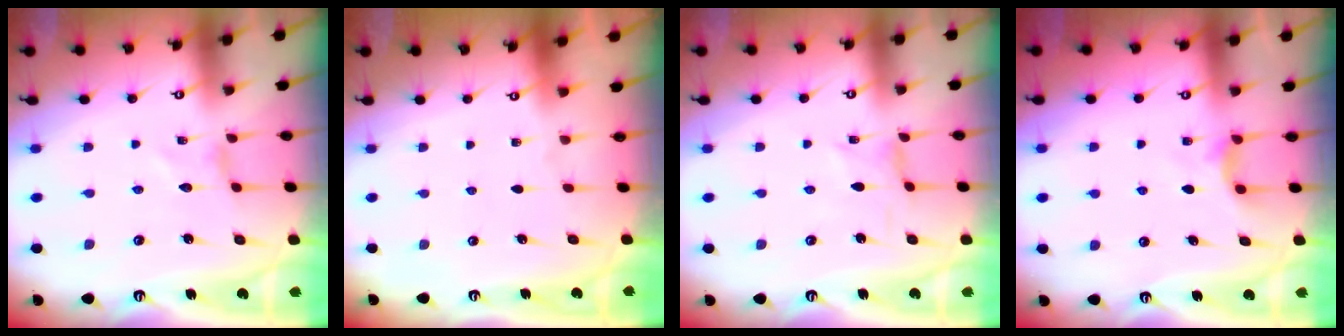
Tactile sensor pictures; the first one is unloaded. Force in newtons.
{"total": 0.0}
{"total": 0.0}
{"total": 3.3, "press": 3.3, "slide": 0.4}